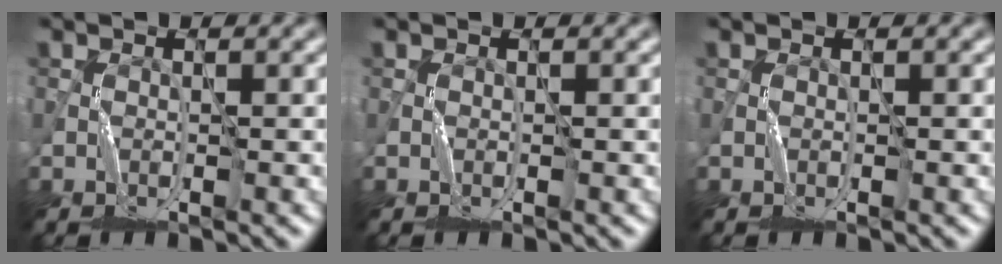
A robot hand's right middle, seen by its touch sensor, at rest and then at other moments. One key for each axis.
{"total": 0.0}
{"total": 0.0}